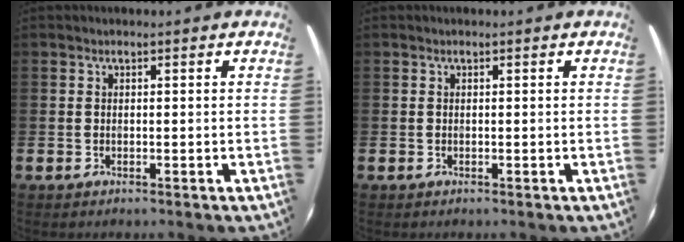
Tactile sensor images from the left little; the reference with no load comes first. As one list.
[{"total": 0.0}]